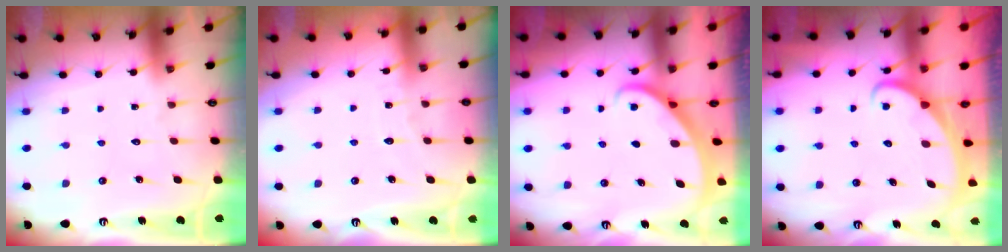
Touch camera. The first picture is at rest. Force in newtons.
{"total": 2.9, "press": 2.9, "slide": 0.3}
{"total": 1.8, "press": 1.8, "slide": 0.1}
{"total": 2.5, "press": 2.5, "slide": 0.3}